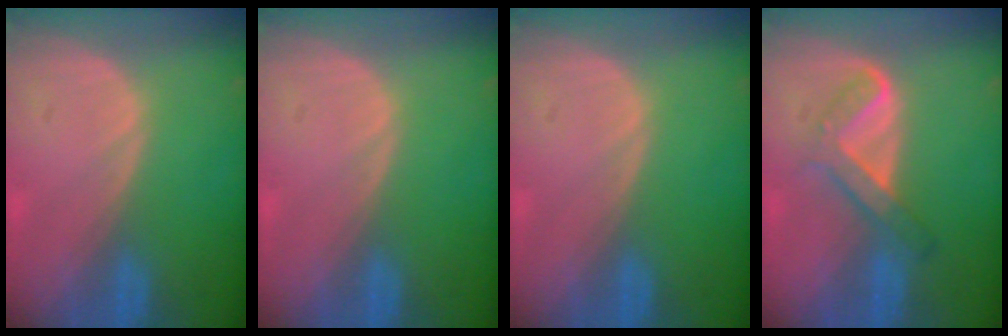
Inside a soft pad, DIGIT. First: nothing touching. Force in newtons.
{"total": 0.0}
{"total": 0.0}
{"total": 5.2, "press": 5.0, "slide": 1.5}